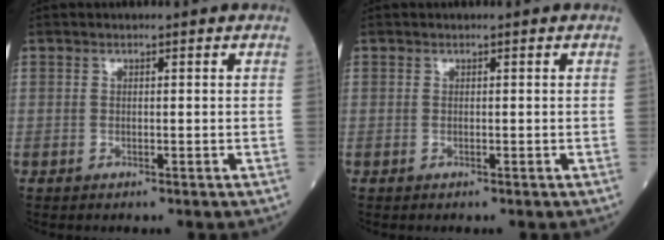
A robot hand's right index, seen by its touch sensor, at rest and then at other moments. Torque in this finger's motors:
{"motor_torque": [0.02, -0.02, 0.00, -0.01]}